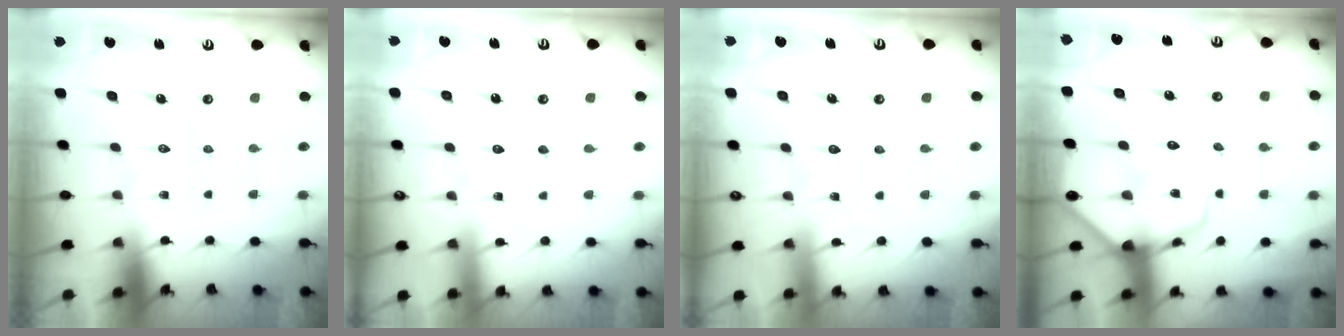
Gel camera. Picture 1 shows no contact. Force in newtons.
{"total": 4.0, "press": 4.0, "slide": 0.5}
{"total": 4.6, "press": 4.6, "slide": 0.4}
{"total": 9.2, "press": 9.1, "slide": 1.0}